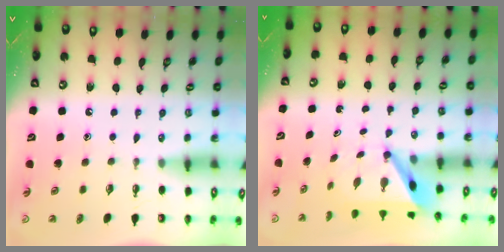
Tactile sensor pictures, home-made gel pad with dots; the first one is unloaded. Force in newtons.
{"total": 5.5, "press": 5.5, "slide": 0.6}